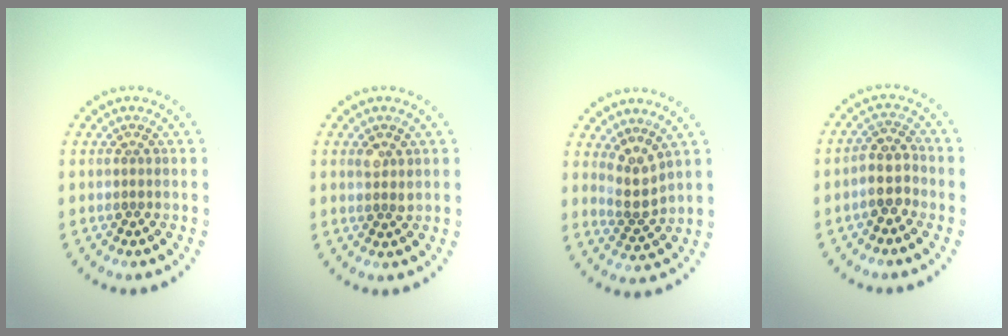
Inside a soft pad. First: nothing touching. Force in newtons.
{"total": 1.5, "press": 1.3, "slide": 0.6}
{"total": 2.7, "press": 1.9, "slide": 1.8}
{"total": 2.9, "press": 2.6, "slide": 1.1}